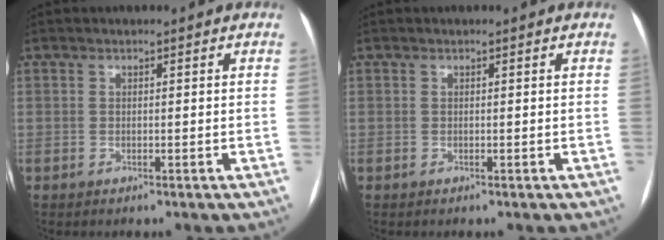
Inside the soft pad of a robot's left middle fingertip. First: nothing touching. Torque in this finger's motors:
{"motor_torque": [0.28, -0.38, 0.00, 0.00]}